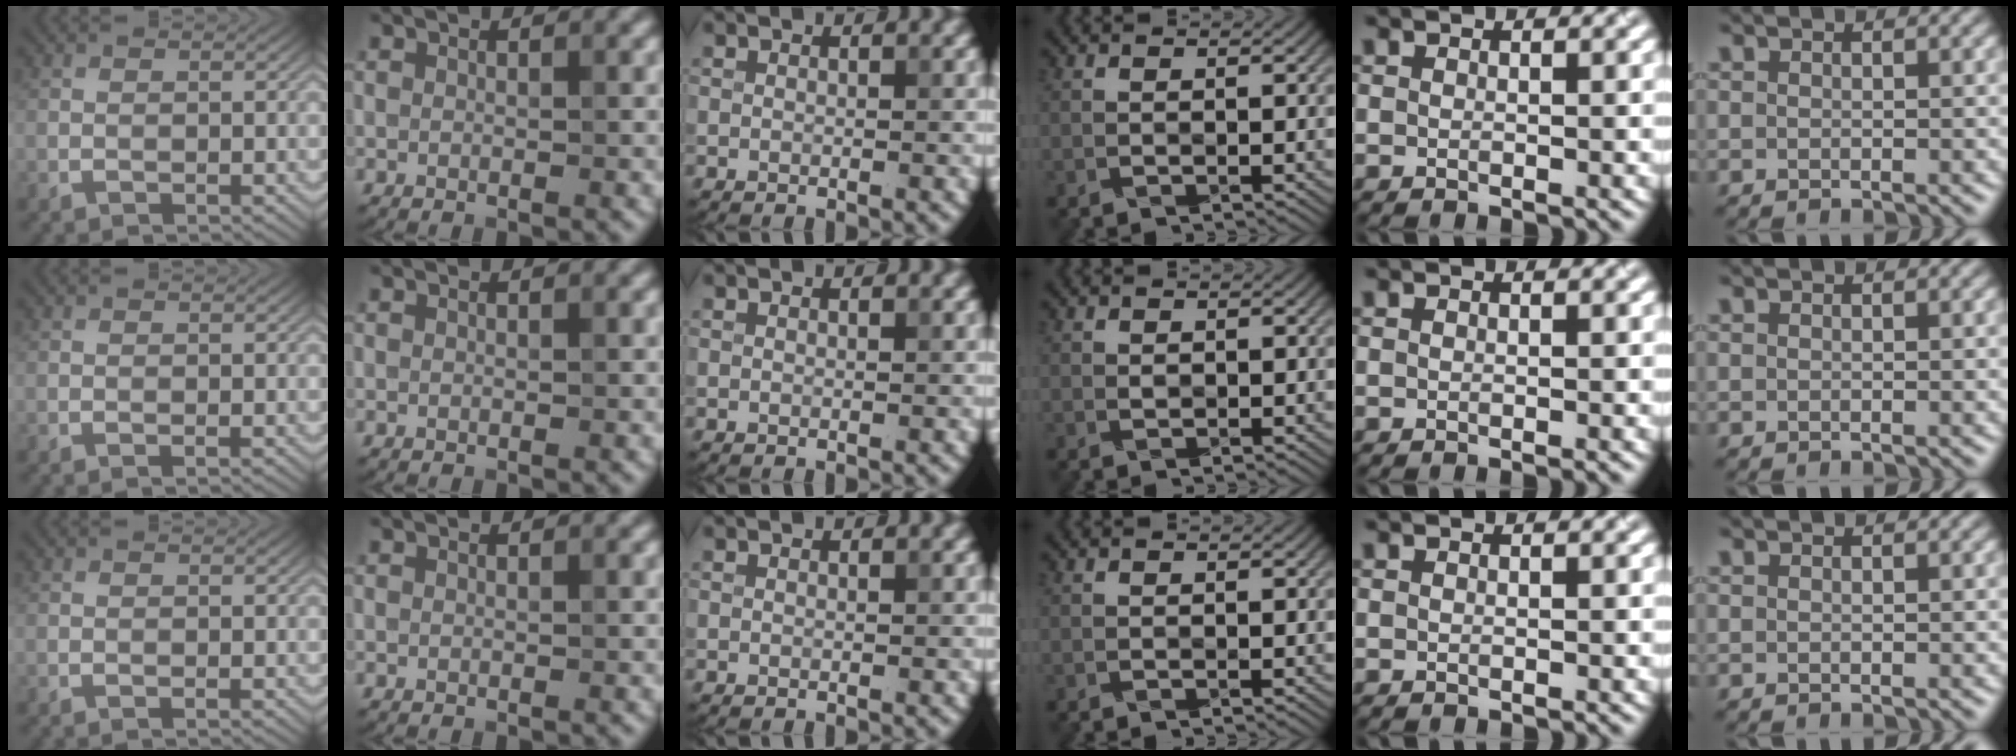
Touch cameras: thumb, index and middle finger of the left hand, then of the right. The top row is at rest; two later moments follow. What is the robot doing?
{"motion": "wrap", "object": "cellophane"}